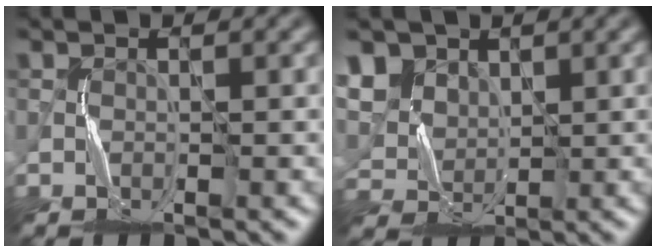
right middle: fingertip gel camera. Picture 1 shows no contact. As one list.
[{"total": 6.2, "force": [4.0, 4.3, 2.2], "torque": [-0.091, 0.007, 0.086]}]